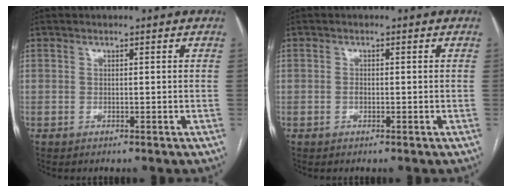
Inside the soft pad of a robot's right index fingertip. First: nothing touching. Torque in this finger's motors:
{"motor_torque": [0.39, -0.07, 0.03, 0.00]}